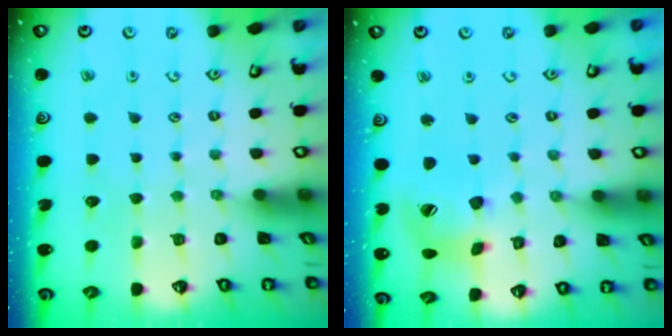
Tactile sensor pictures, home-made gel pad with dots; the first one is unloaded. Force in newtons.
{"total": 13.6, "press": 13.6, "slide": 1.3}